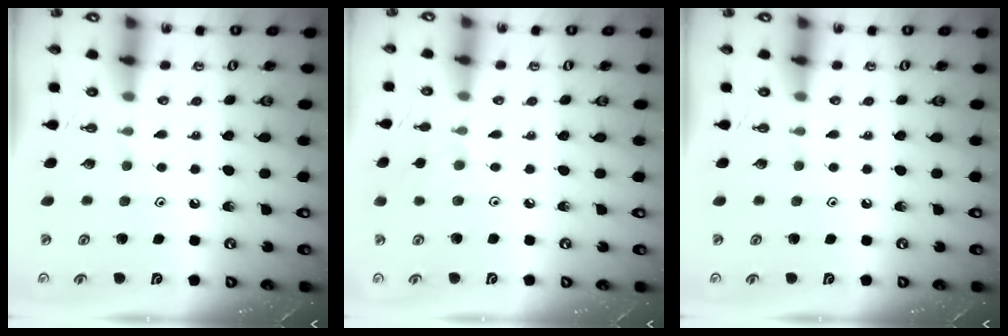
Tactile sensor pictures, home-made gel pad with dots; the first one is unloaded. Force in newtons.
{"total": 1.9, "press": 1.9, "slide": 0.5}
{"total": 0.0}